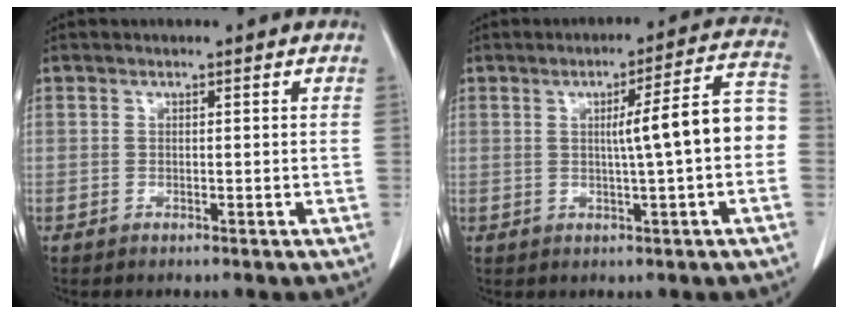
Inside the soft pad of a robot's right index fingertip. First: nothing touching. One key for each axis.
{"total": 9.4, "fx": -0.4, "fy": 0.1, "fz": 9.3, "tx": -0.122, "ty": 0.026, "tz": -0.010}